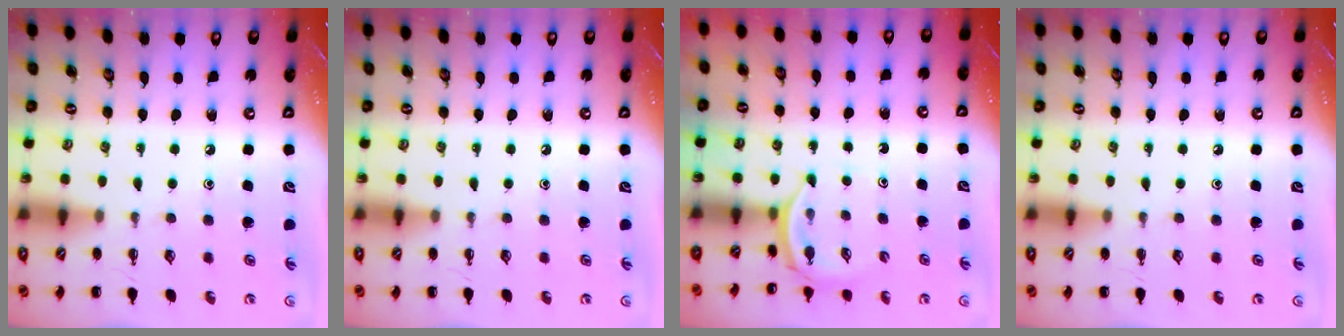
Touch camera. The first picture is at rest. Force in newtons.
{"total": 0.0}
{"total": 2.3, "press": 2.1, "slide": 0.9}
{"total": 0.0}